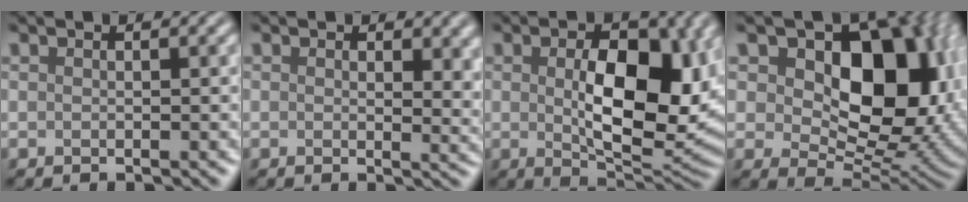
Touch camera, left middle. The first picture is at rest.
{"total": 3.4, "force": [1.1, 1.9, 2.6], "torque": [-0.026, -0.008, 0.014]}
{"total": 10.6, "force": [0.7, 5.6, 8.9], "torque": [-0.134, -0.009, 0.020]}
{"total": 15.8, "force": [4.3, 10.1, 11.3], "torque": [-0.129, 0.003, 0.065]}